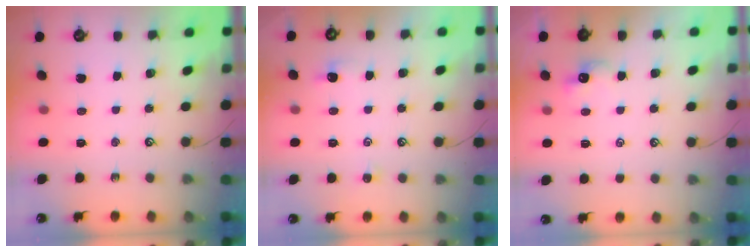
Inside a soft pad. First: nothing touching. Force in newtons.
{"total": 0.0}
{"total": 0.6, "press": 0.3, "slide": 0.5}